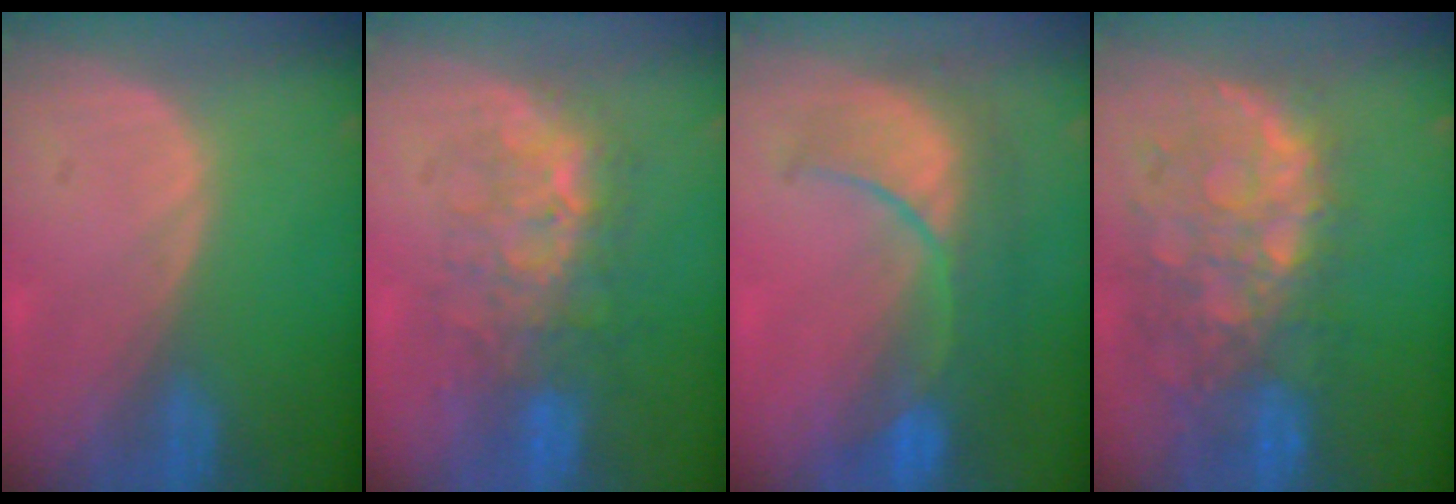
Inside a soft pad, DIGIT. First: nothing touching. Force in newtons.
{"total": 8.2, "press": 8.0, "slide": 1.8}
{"total": 9.5, "press": 9.1, "slide": 2.7}
{"total": 11.2, "press": 9.7, "slide": 5.5}